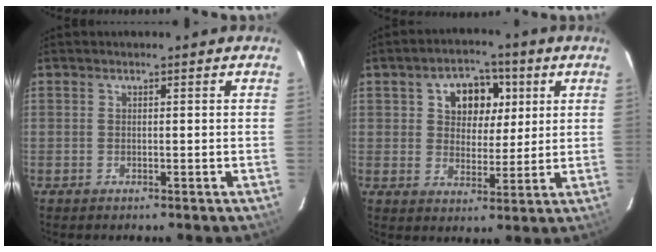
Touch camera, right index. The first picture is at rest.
{"total": 8.9, "force": [3.0, 6.8, 5.0], "torque": [-0.090, 0.021, 0.050]}